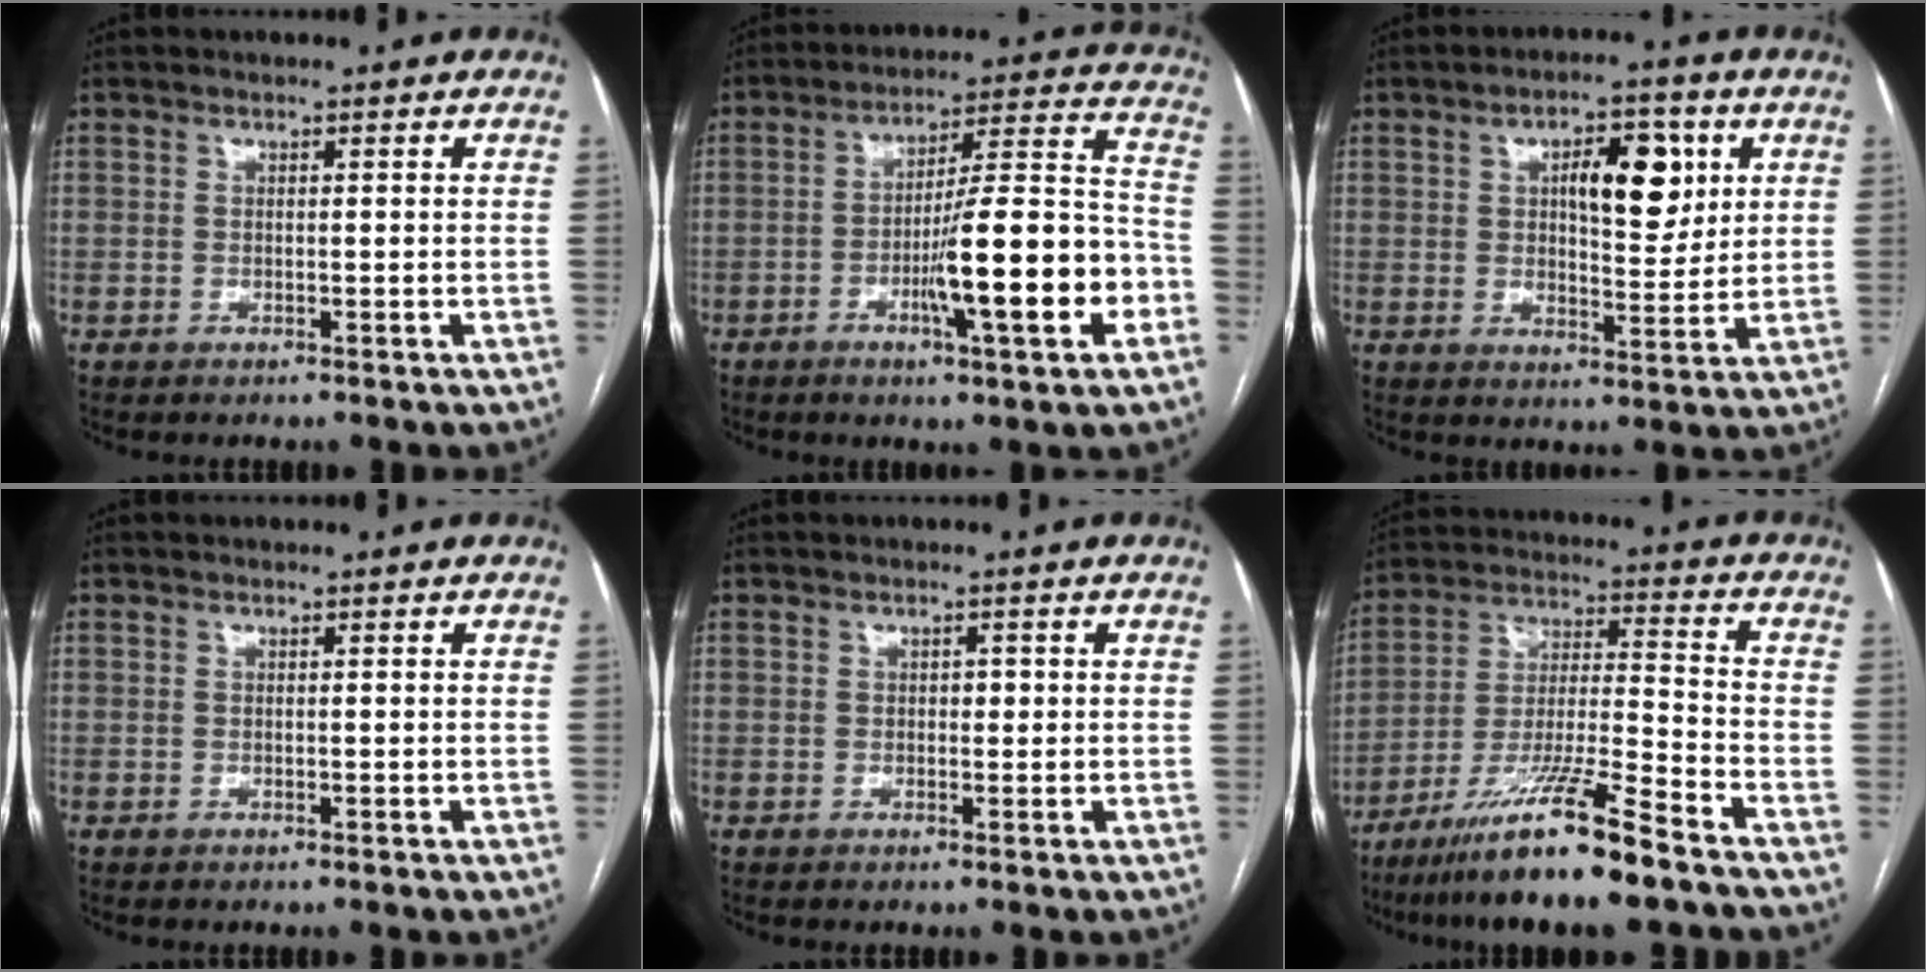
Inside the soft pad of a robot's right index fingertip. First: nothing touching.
{"total": 16.4, "force": [-5.6, 1.2, 15.3], "torque": [-0.238, 0.007, -0.083]}
{"total": 9.5, "force": [3.1, 3.7, 8.2], "torque": [-0.120, 0.010, 0.049]}
{"total": 0.0}
{"total": 1.1, "force": [0.1, 0.7, 0.8], "torque": [-0.007, 0.003, -0.001]}
{"total": 14.9, "force": [-10.8, -0.5, 10.2], "torque": [-0.197, -0.026, -0.196]}